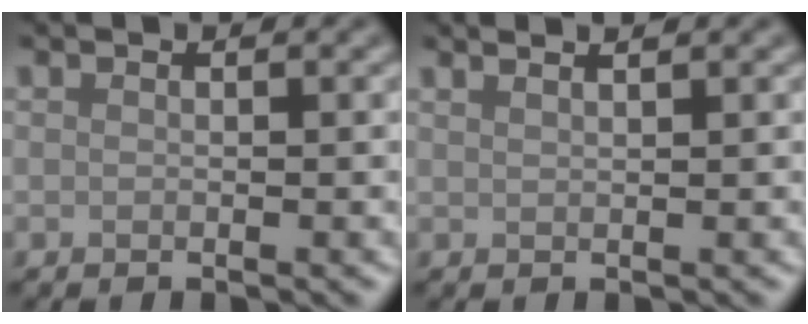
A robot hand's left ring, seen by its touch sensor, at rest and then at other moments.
{"total": 3.1, "force": [2.3, 1.2, 1.8], "torque": [0.000, 0.014, -0.003]}